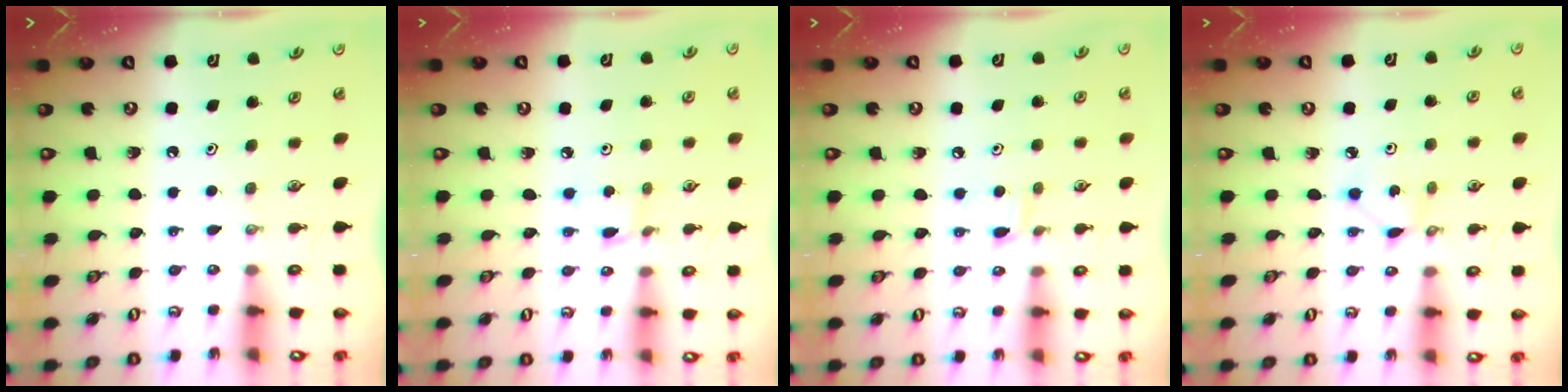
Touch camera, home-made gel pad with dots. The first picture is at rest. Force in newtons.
{"total": 1.3, "press": 1.2, "slide": 0.1}
{"total": 5.8, "press": 5.8, "slide": 0.6}
{"total": 1.7, "press": 1.7, "slide": 0.3}